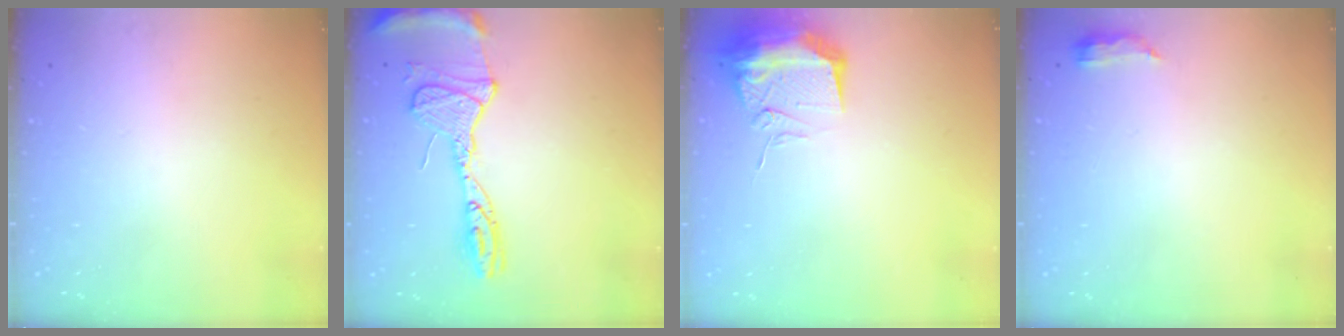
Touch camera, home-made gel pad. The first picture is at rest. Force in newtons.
{"total": 15.9, "press": 15.8, "slide": 1.6}
{"total": 11.4, "press": 11.2, "slide": 1.9}
{"total": 5.1, "press": 4.8, "slide": 1.7}